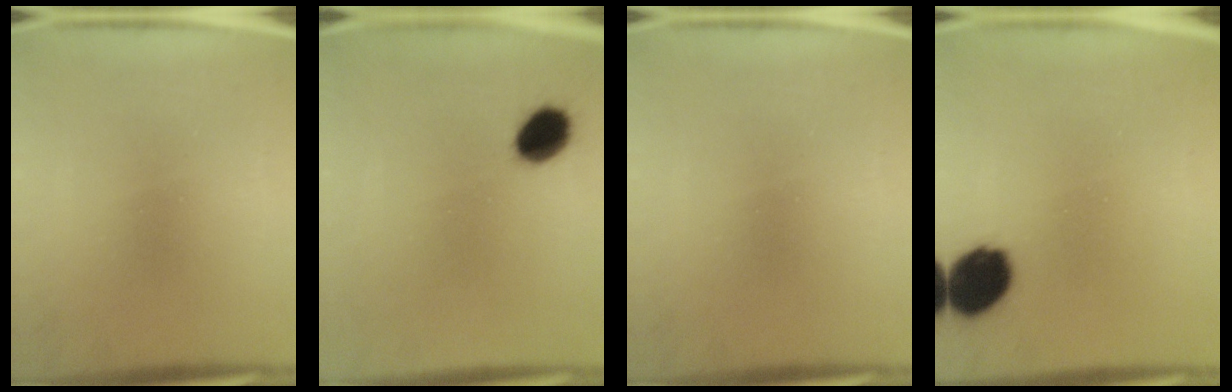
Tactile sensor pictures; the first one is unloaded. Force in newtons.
{"total": 7.0}
{"total": 0.0}
{"total": 10.8}